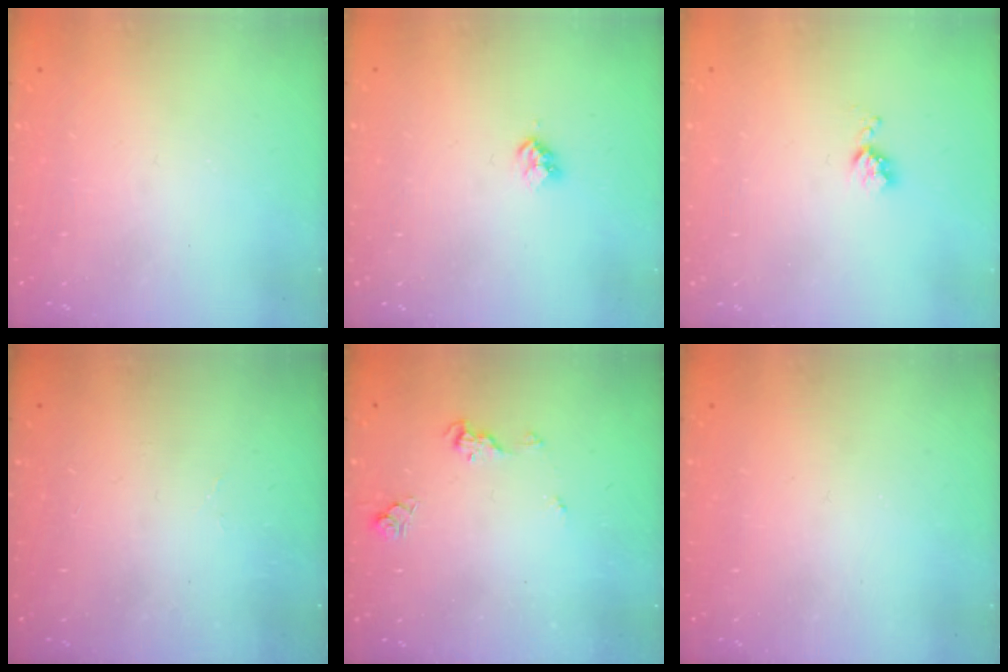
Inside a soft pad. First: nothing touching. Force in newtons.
{"total": 3.0, "press": 3.0, "slide": 0.4}
{"total": 4.3, "press": 4.3, "slide": 0.7}
{"total": 2.0, "press": 1.9, "slide": 0.8}
{"total": 7.0, "press": 6.9, "slide": 0.7}
{"total": 0.0}